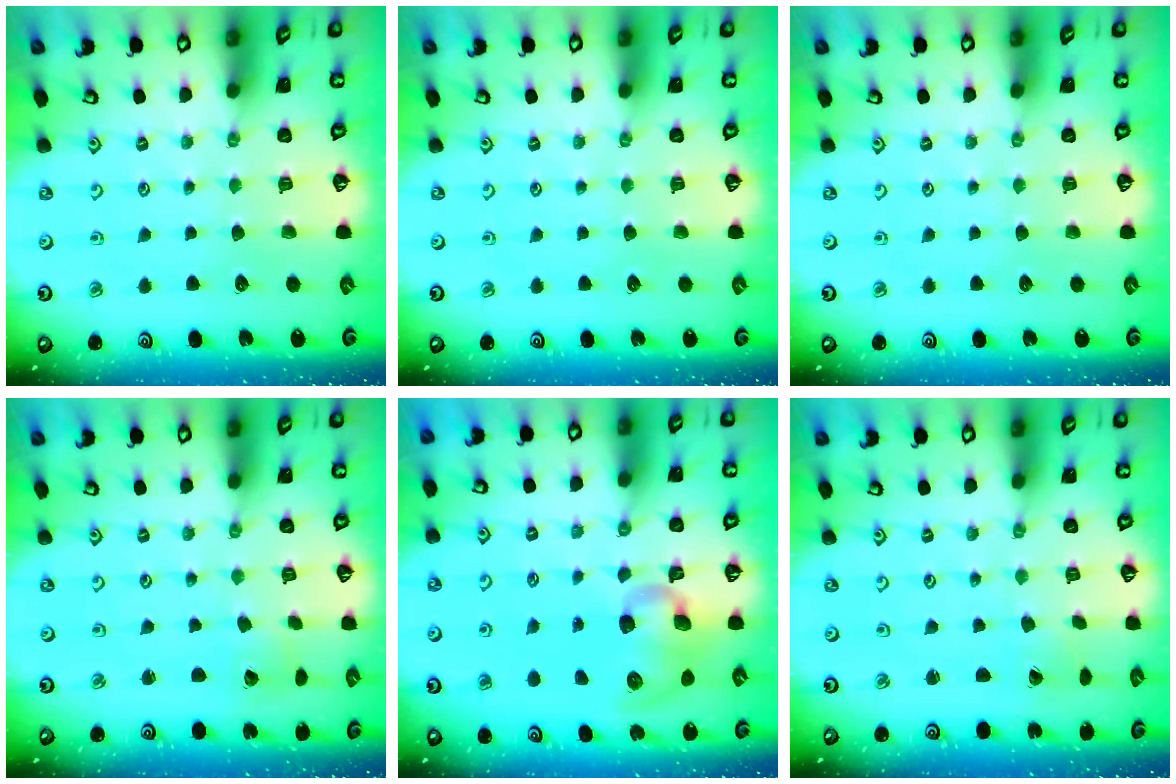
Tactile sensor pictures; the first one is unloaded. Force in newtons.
{"total": 0.0}
{"total": 0.0}
{"total": 2.7, "press": 2.7, "slide": 0.2}
{"total": 11.7, "press": 11.5, "slide": 1.6}
{"total": 0.9, "press": 0.7, "slide": 0.5}